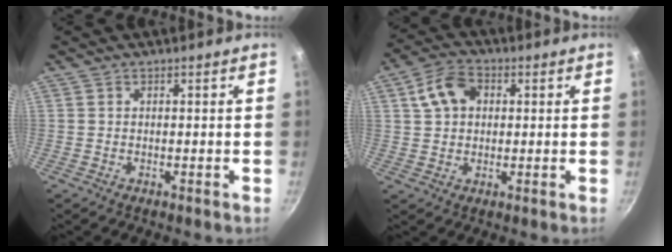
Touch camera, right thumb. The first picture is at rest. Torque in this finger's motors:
{"motor_torque": [-0.66, 0.53, 0.16, 0.05, 0.08]}